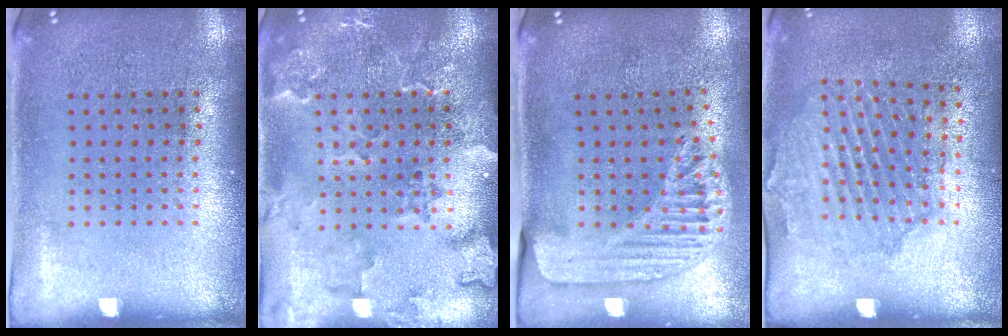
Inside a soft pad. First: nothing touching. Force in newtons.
{"total": 2.3, "press": 2.2, "slide": 0.8}
{"total": 1.5, "press": 1.5, "slide": 0.3}
{"total": 1.5, "press": 1.5, "slide": 0.4}